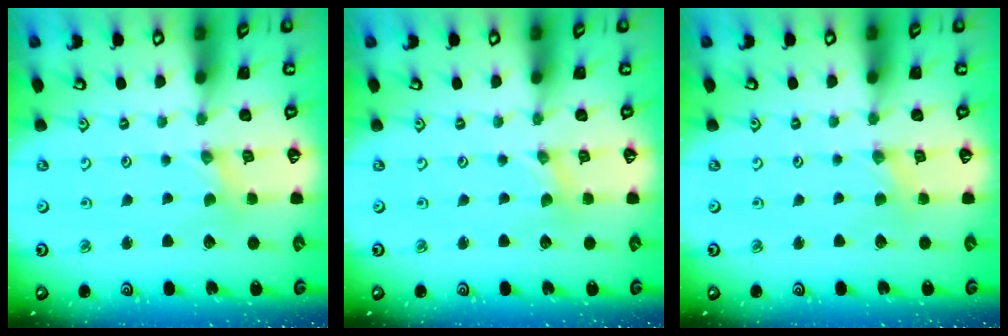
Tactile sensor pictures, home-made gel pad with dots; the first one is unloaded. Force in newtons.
{"total": 0.0}
{"total": 3.0, "press": 3.0, "slide": 0.3}